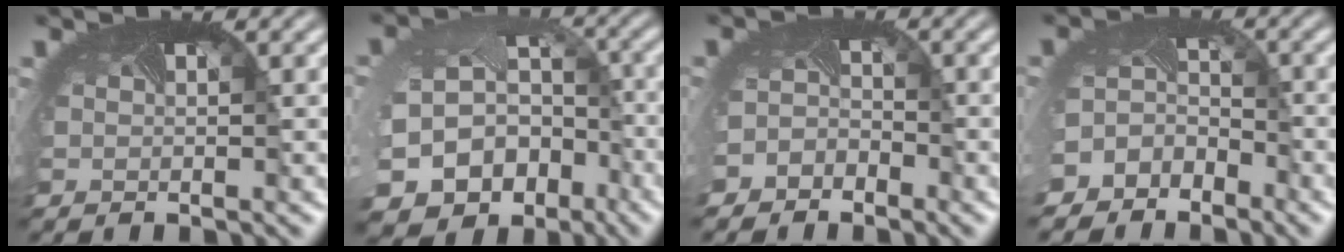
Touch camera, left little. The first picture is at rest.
{"total": 16.5, "force": [-7.7, 13.0, 6.5], "torque": [-0.143, -0.076, -0.098]}
{"total": 2.4, "force": [-2.0, 1.1, -0.7], "torque": [0.003, -0.009, -0.042]}
{"total": 4.2, "force": [-3.3, 2.5, -0.4], "torque": [0.003, -0.004, -0.054]}